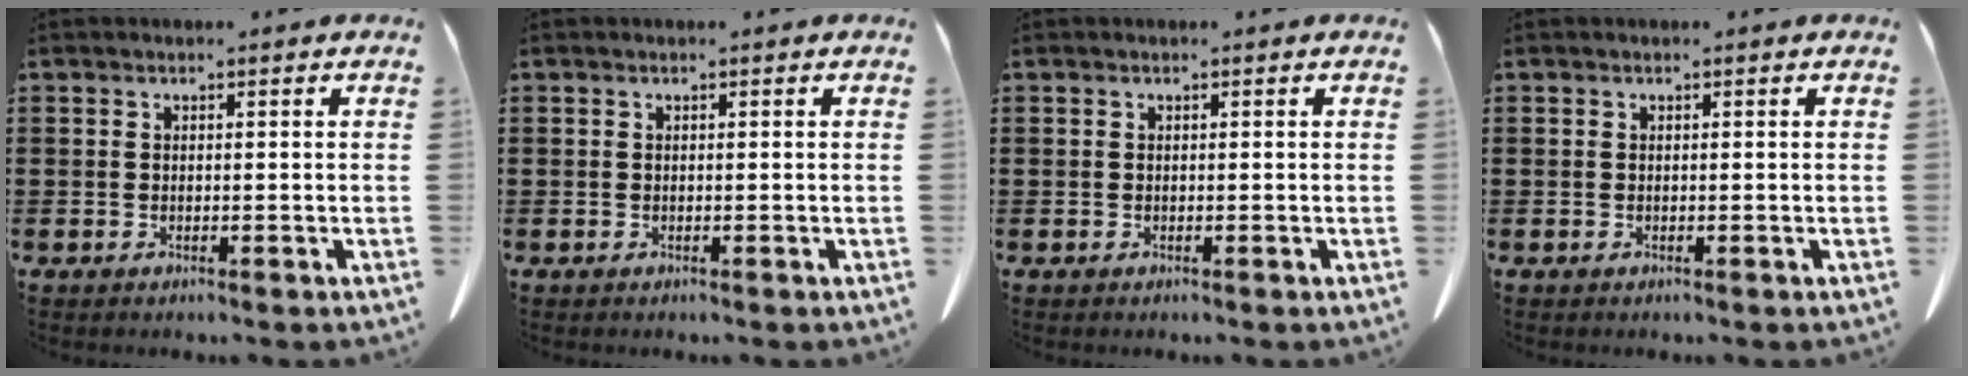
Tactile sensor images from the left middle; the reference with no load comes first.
{"total": 0.0}
{"total": 0.0}
{"total": 0.0}